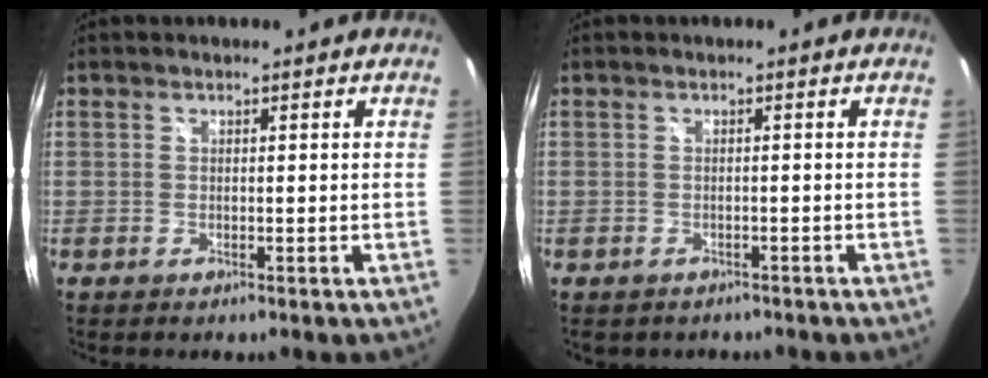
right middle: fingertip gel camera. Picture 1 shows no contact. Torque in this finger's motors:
{"motor_torque": [1.07, -1.07, 0.19, 0.10]}